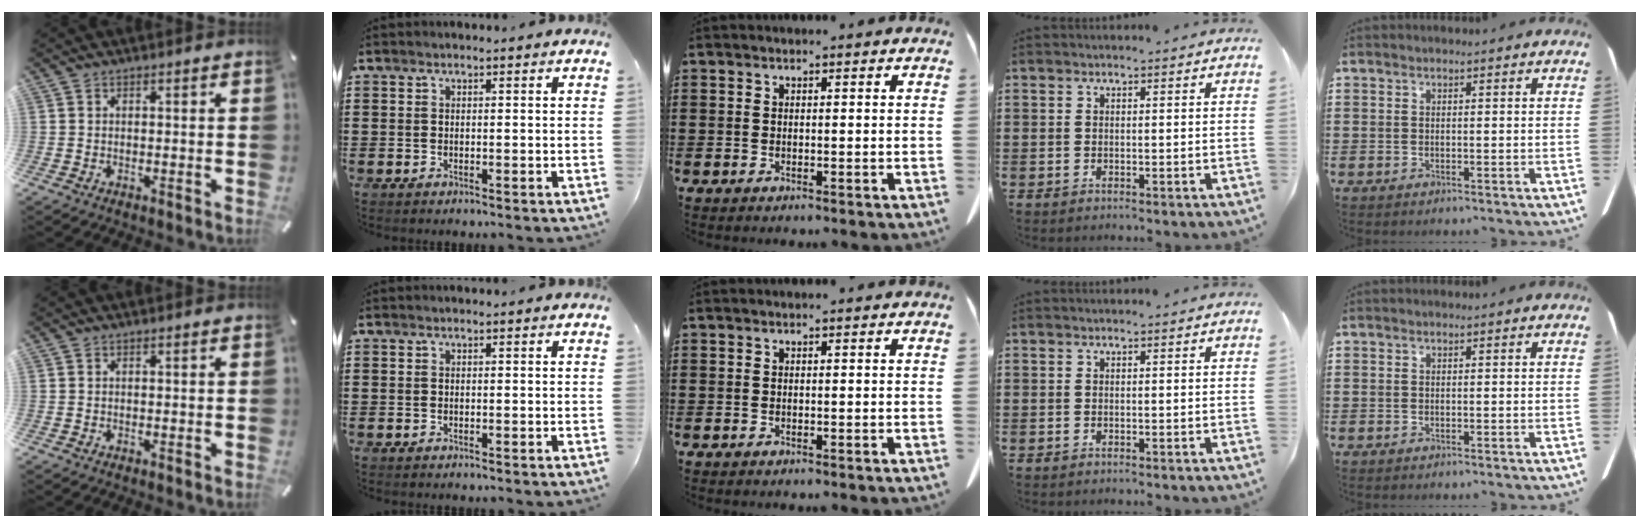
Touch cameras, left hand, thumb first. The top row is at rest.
{}